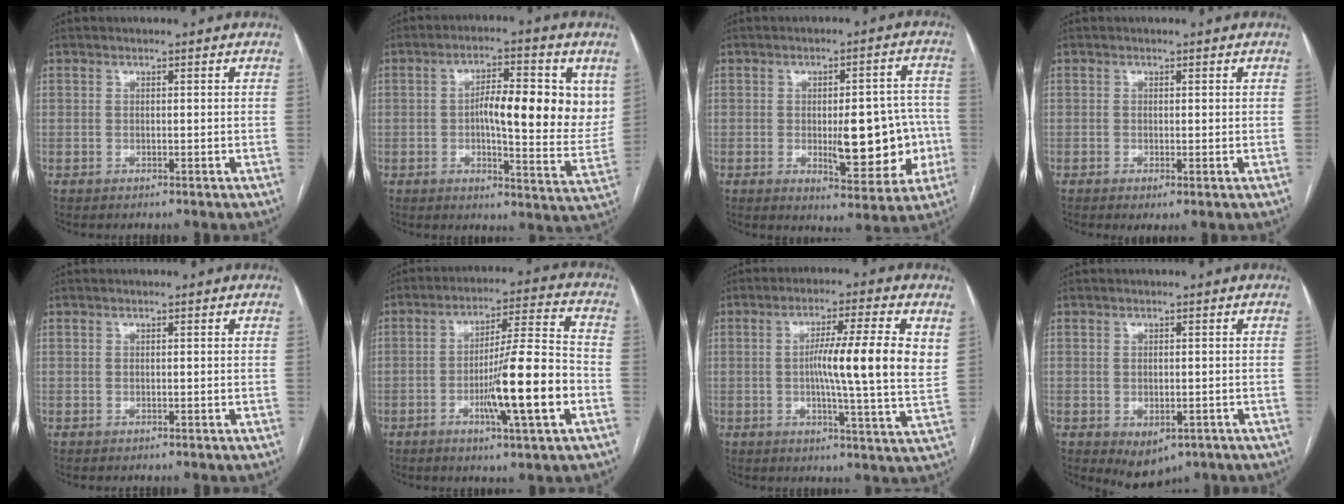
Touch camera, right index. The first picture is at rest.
{"total": 14.0, "force": [2.9, 4.1, 13.1], "torque": [-0.174, 0.013, 0.040]}
{"total": 12.1, "force": [-2.1, 4.4, 11.1], "torque": [-0.129, 0.017, -0.014]}
{"total": 1.6, "force": [-0.4, 0.4, 1.5], "torque": [-0.023, -0.006, -0.004]}
{"total": 0.0}
{"total": 13.6, "force": [-4.1, 0.2, 12.9], "torque": [-0.210, -0.002, -0.068]}
{"total": 12.2, "force": [1.9, 0.0, 12.1], "torque": [-0.185, 0.004, 0.019]}
{"total": 4.8, "force": [-2.3, 3.0, 3.0], "torque": [-0.039, -0.004, -0.021]}